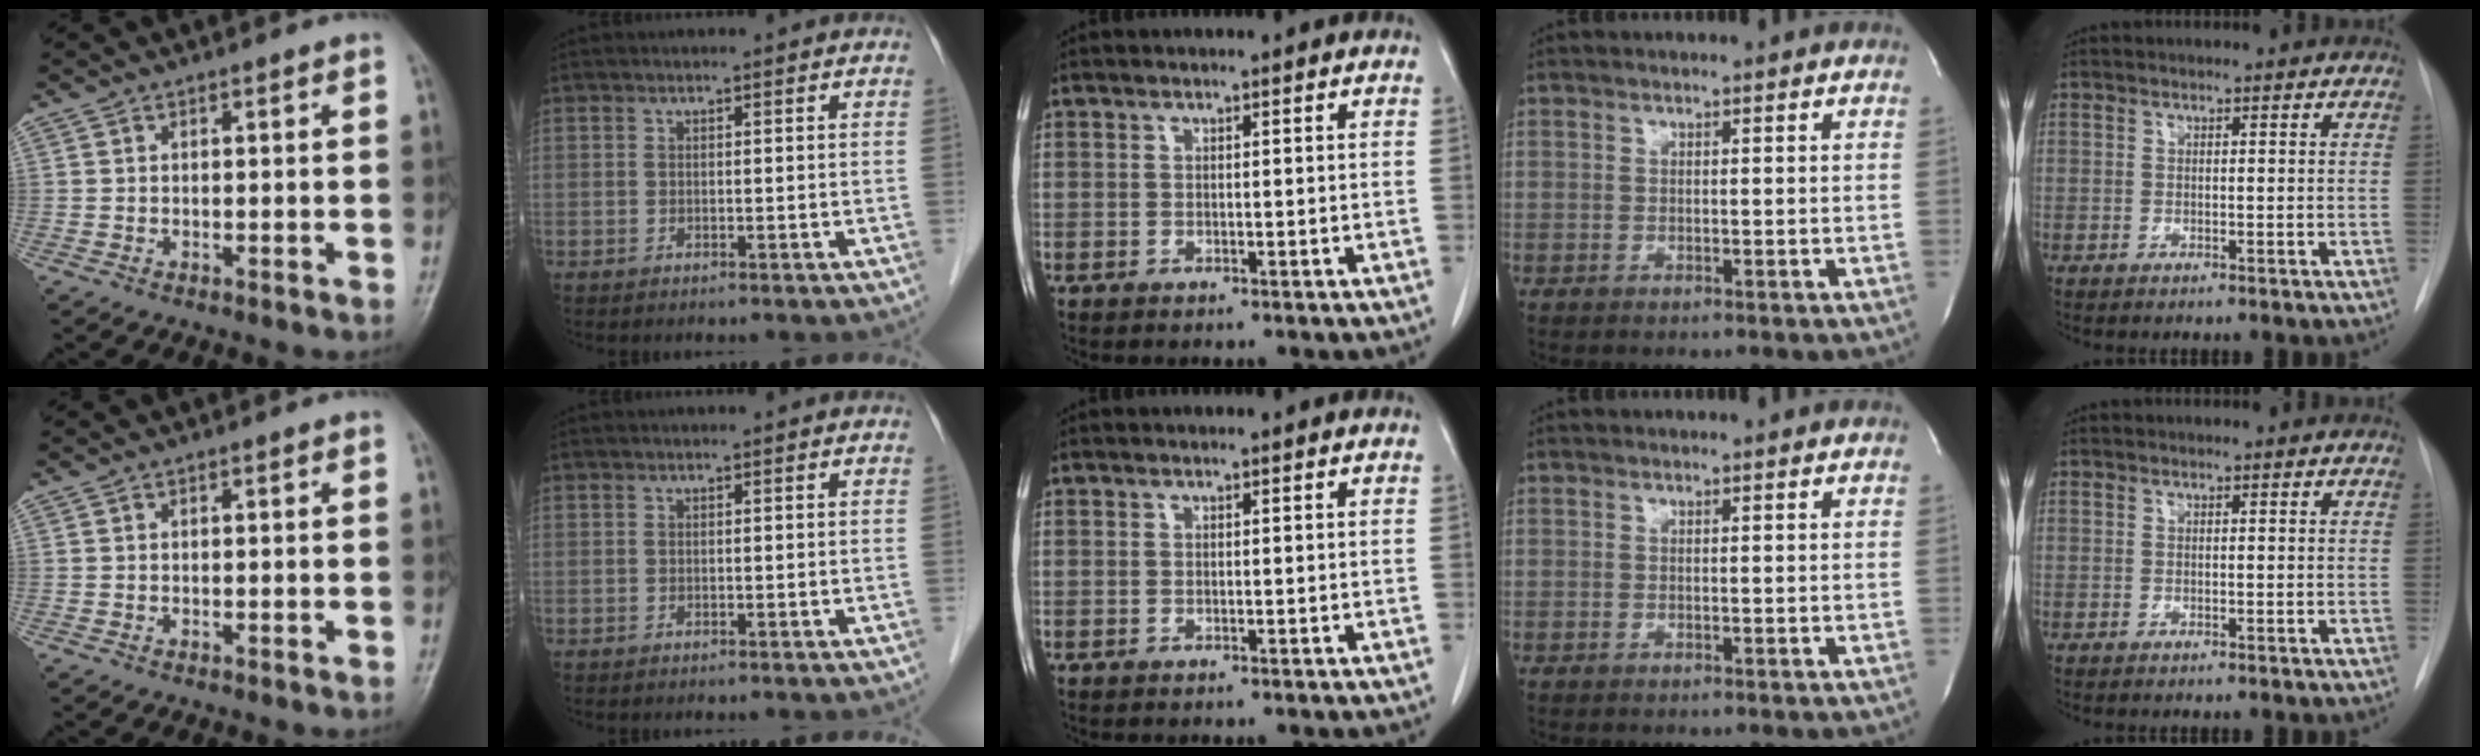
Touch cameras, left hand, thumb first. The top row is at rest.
{}